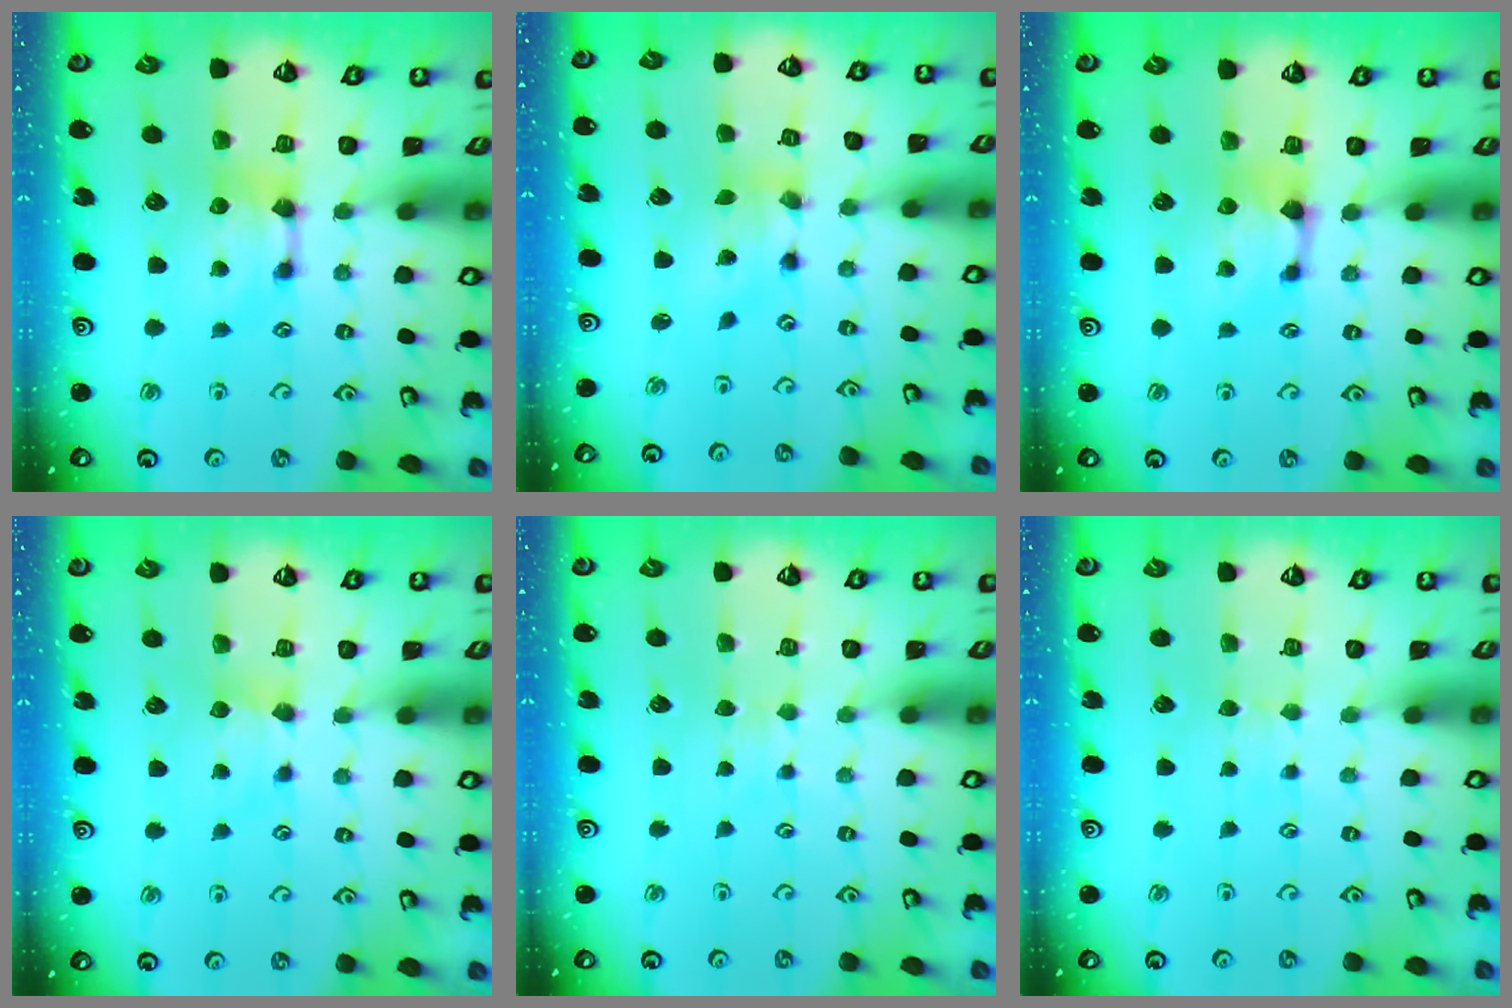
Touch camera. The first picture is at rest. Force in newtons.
{"total": 2.0, "press": 1.6, "slide": 1.2}
{"total": 0.9, "press": 0.7, "slide": 0.6}
{"total": 1.4, "press": 1.3, "slide": 0.5}
{"total": 2.8, "press": 2.7, "slide": 0.4}
{"total": 2.7, "press": 2.7, "slide": 0.4}